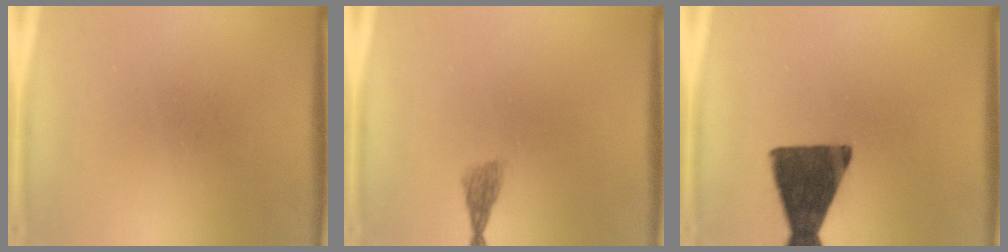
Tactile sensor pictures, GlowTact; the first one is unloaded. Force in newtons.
{"total": 1.8}
{"total": 14.5}